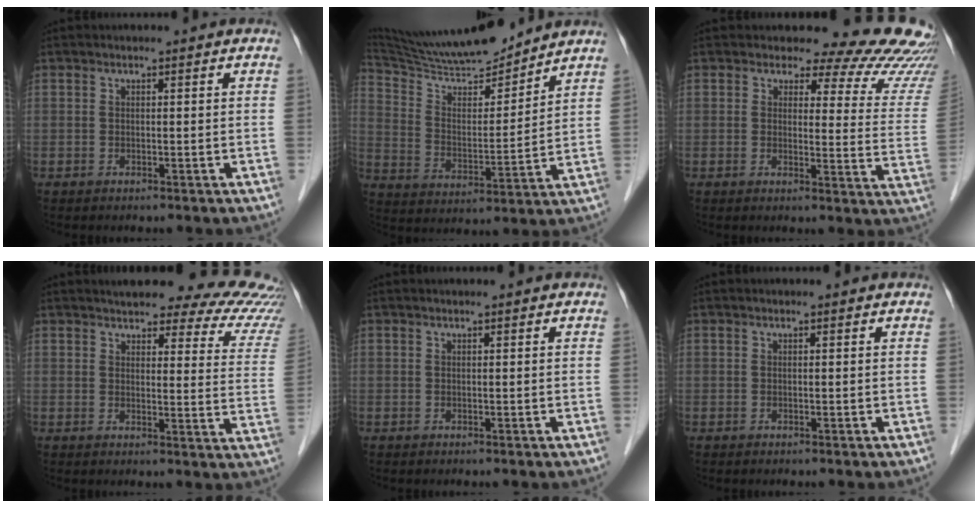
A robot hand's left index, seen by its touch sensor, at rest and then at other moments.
{"total": 15.8, "force": [14.8, 1.0, 5.5], "torque": [-0.105, -0.004, 0.261]}
{"total": 14.9, "force": [14.1, 3.6, 3.4], "torque": [-0.007, -0.100, 0.118]}
{"total": 17.1, "force": [15.9, 3.3, 5.6], "torque": [-0.039, -0.050, 0.152]}
{"total": 0.0}
{"total": 0.0}